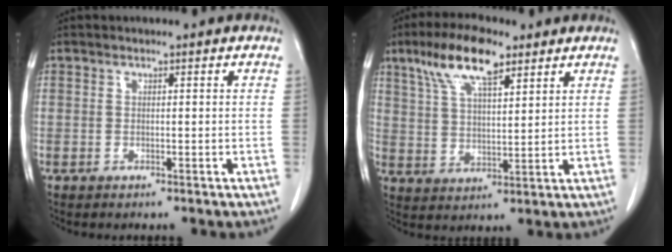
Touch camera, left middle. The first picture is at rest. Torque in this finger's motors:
{"motor_torque": [1.29, -0.85, 0.17, 0.05]}